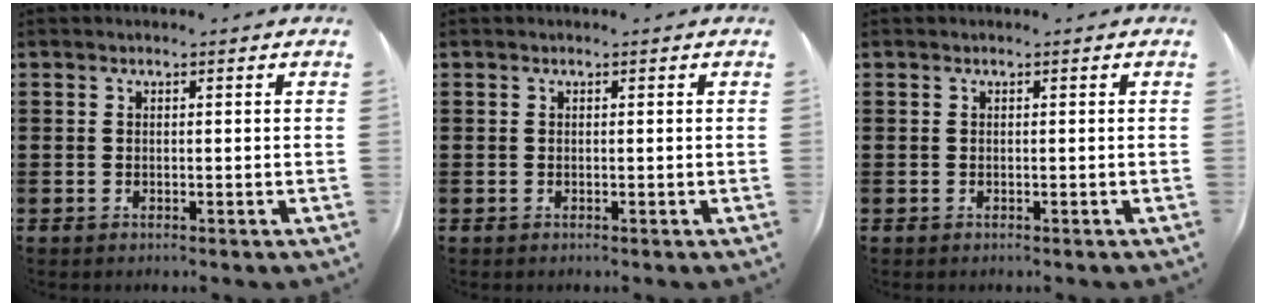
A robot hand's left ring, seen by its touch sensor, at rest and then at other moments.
{"total": 0.0}
{"total": 0.0}